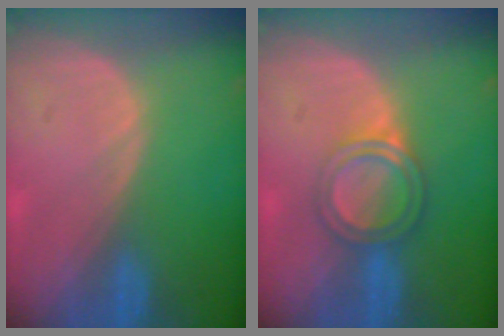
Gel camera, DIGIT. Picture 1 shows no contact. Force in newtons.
{"total": 5.1, "press": 4.7, "slide": 2.1}